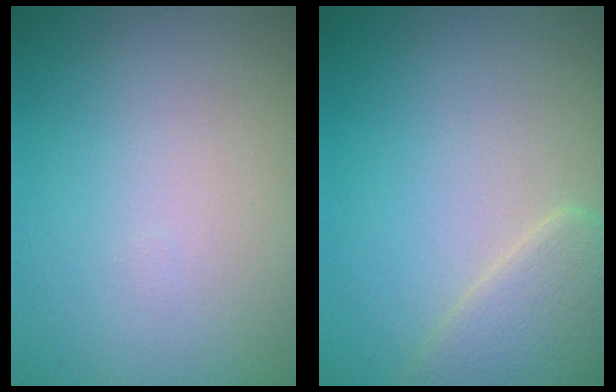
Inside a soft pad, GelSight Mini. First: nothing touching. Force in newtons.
{"total": 3.5, "press": 3.5, "slide": 0.3}